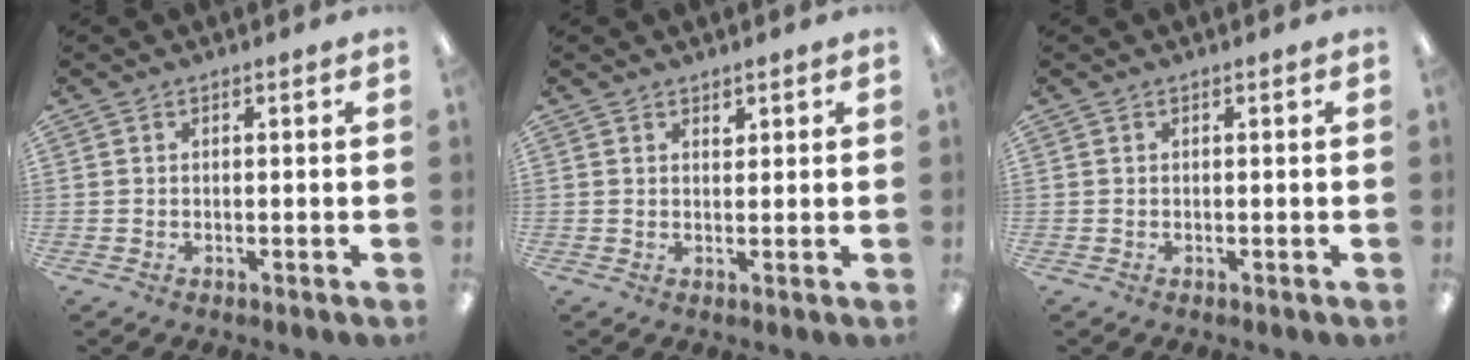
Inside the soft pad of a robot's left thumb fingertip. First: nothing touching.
{"total": 1.4, "force": [1.2, 0.8, 0.1], "torque": [0.013, -0.007, 0.020]}
{"total": 0.0}